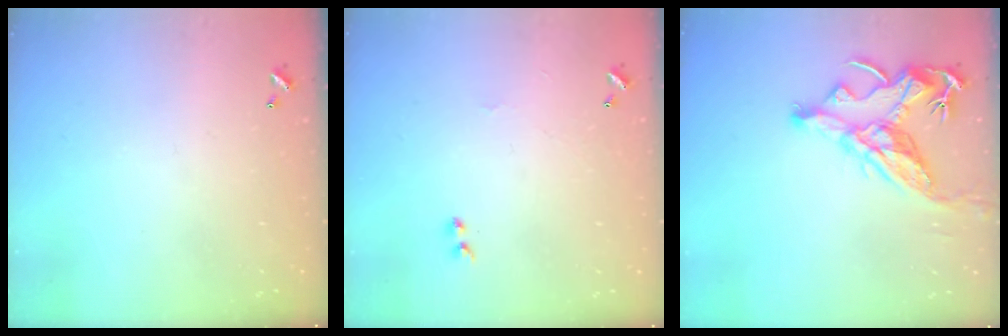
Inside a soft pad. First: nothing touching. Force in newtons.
{"total": 1.8, "press": 1.7, "slide": 0.6}
{"total": 10.0, "press": 9.9, "slide": 1.4}